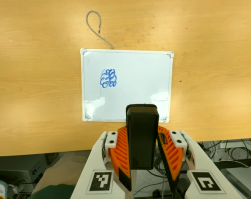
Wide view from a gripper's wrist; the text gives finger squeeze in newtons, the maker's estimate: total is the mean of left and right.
{"total": 6.3, "left": 5.0, "right": 7.6}